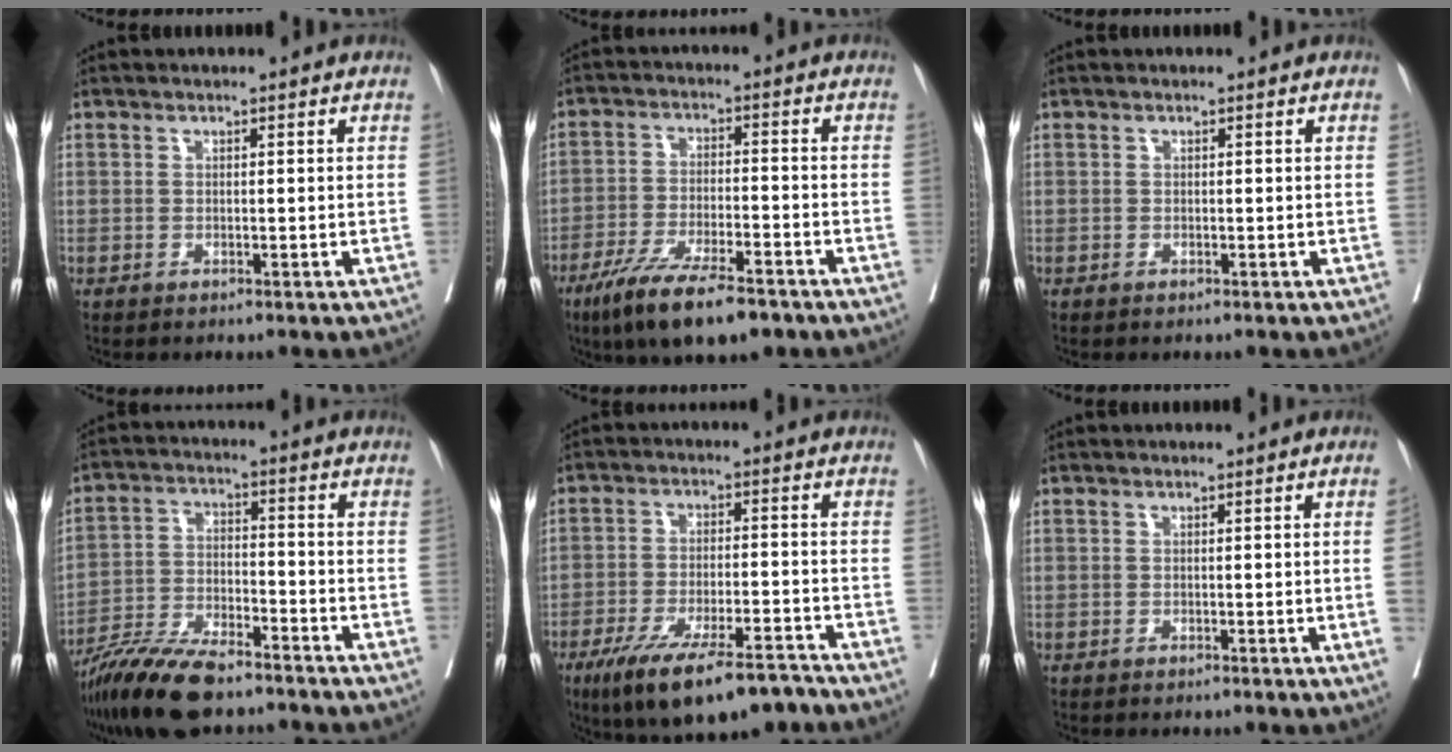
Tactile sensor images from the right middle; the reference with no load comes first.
{"total": 12.6, "force": [-8.8, 2.6, 8.6], "torque": [-0.149, -0.025, -0.147]}
{"total": 0.0}
{"total": 12.1, "force": [-9.7, 2.4, 6.9], "torque": [-0.132, -0.023, -0.178]}
{"total": 13.8, "force": [-10.0, 3.0, 9.0], "torque": [-0.147, -0.020, -0.167]}
{"total": 2.1, "force": [-0.2, -0.9, 1.9], "torque": [-0.028, -0.004, 0.002]}